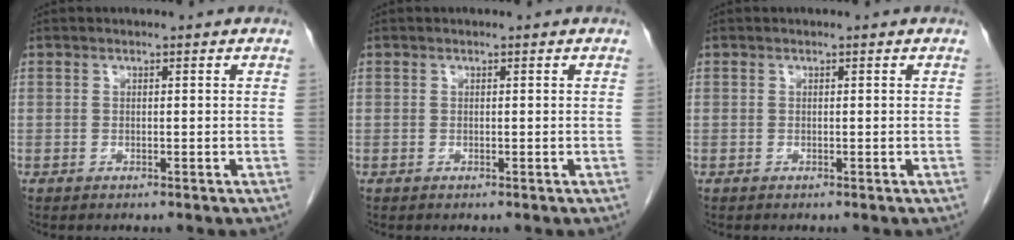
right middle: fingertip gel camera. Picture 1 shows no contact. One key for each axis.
{"total": 0.0}
{"total": 0.0}